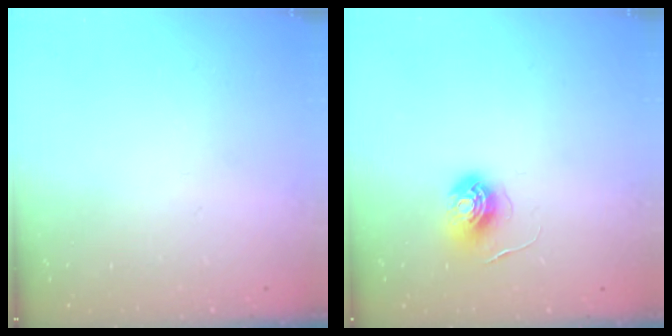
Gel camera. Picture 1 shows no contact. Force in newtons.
{"total": 6.0, "press": 6.0, "slide": 0.3}